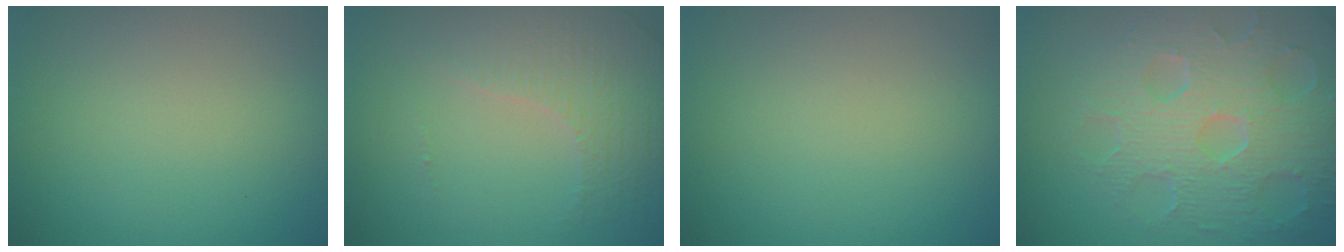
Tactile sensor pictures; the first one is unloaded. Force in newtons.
{"total": 4.3, "press": 3.0, "slide": 3.1}
{"total": 0.0}
{"total": 8.3, "press": 5.9, "slide": 5.9}